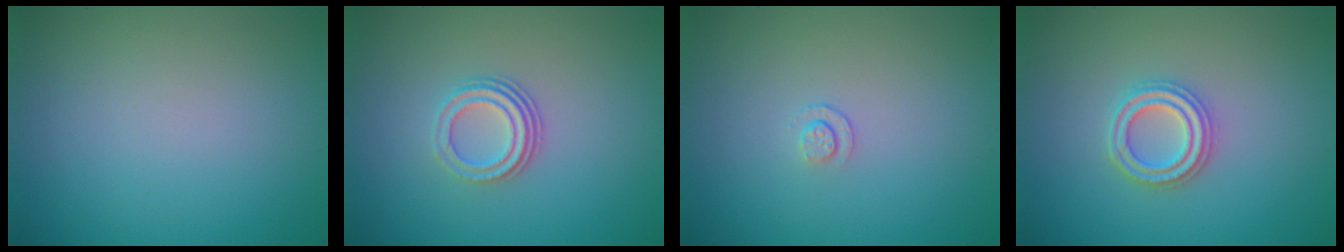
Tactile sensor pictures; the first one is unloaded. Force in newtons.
{"total": 2.9, "press": 2.0, "slide": 2.0}
{"total": 0.8, "press": 0.5, "slide": 0.7}
{"total": 2.7, "press": 2.6, "slide": 0.7}